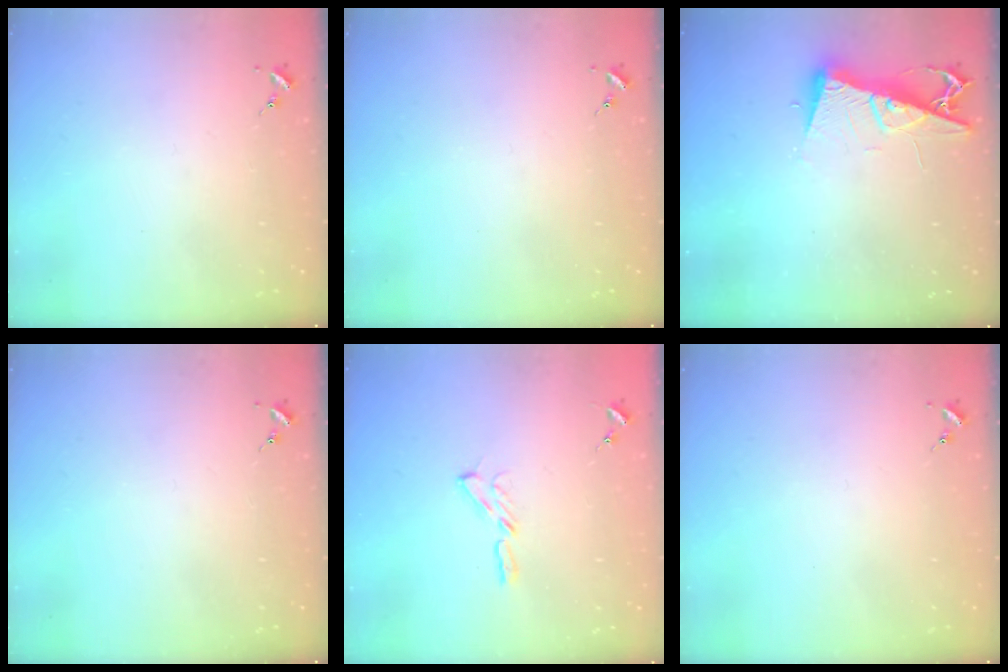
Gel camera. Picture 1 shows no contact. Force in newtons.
{"total": 0.0}
{"total": 11.3, "press": 11.2, "slide": 1.1}
{"total": 0.0}
{"total": 4.0, "press": 4.0, "slide": 0.4}
{"total": 0.0}